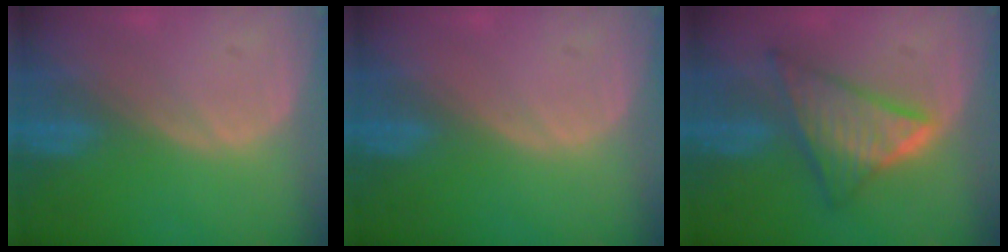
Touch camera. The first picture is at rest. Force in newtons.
{"total": 0.0}
{"total": 8.2, "press": 8.1, "slide": 0.5}